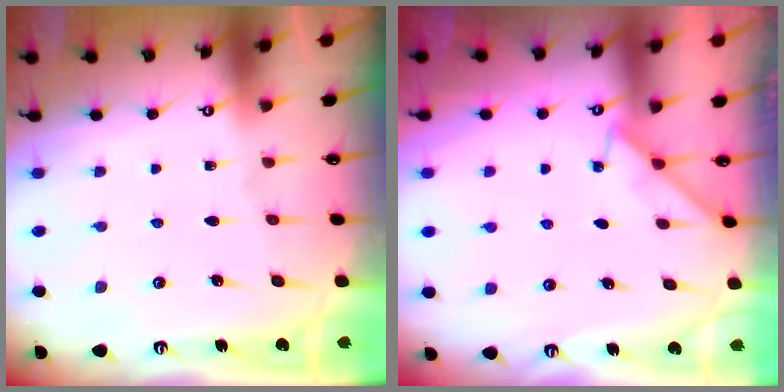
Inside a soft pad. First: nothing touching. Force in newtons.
{"total": 2.9, "press": 2.8, "slide": 0.4}